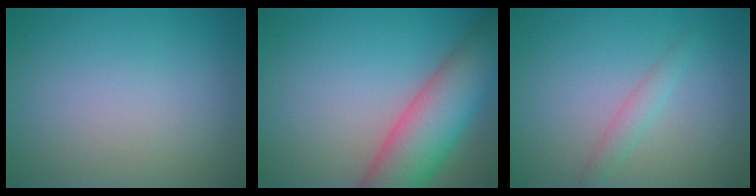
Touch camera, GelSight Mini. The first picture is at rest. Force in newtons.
{"total": 9.3, "press": 9.3, "slide": 0.6}
{"total": 1.4, "press": 1.4, "slide": 0.1}